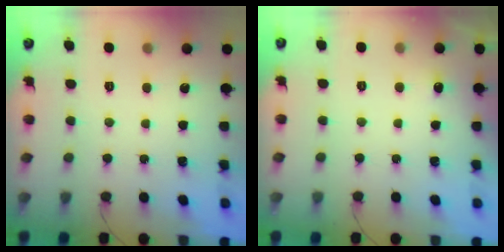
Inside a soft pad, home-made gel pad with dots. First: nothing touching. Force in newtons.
{"total": 2.8, "press": 2.6, "slide": 1.1}